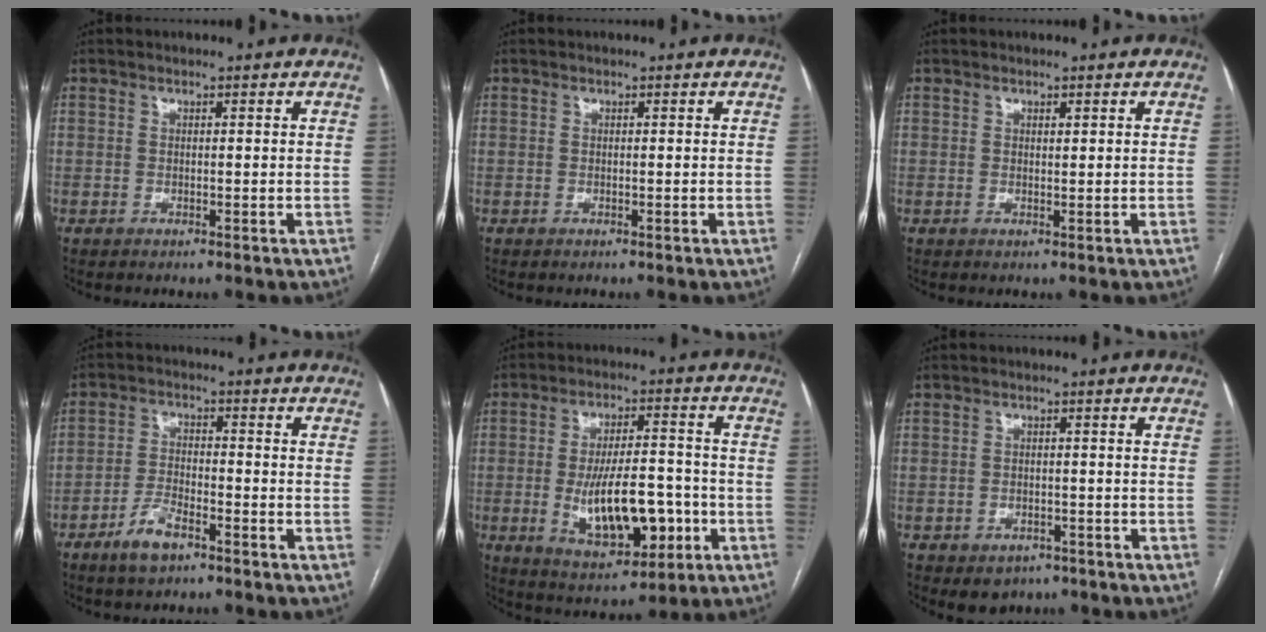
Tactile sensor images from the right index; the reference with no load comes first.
{"total": 0.0}
{"total": 0.5, "force": [0.4, 0.1, 0.4], "torque": [-0.008, -0.003, 0.006]}
{"total": 5.4, "force": [-3.7, 1.7, 3.5], "torque": [-0.076, -0.001, -0.067]}
{"total": 13.9, "force": [-3.2, 5.4, 12.4], "torque": [-0.214, 0.006, -0.039]}
{"total": 4.1, "force": [-2.7, 2.8, 1.1], "torque": [-0.010, 0.005, -0.029]}